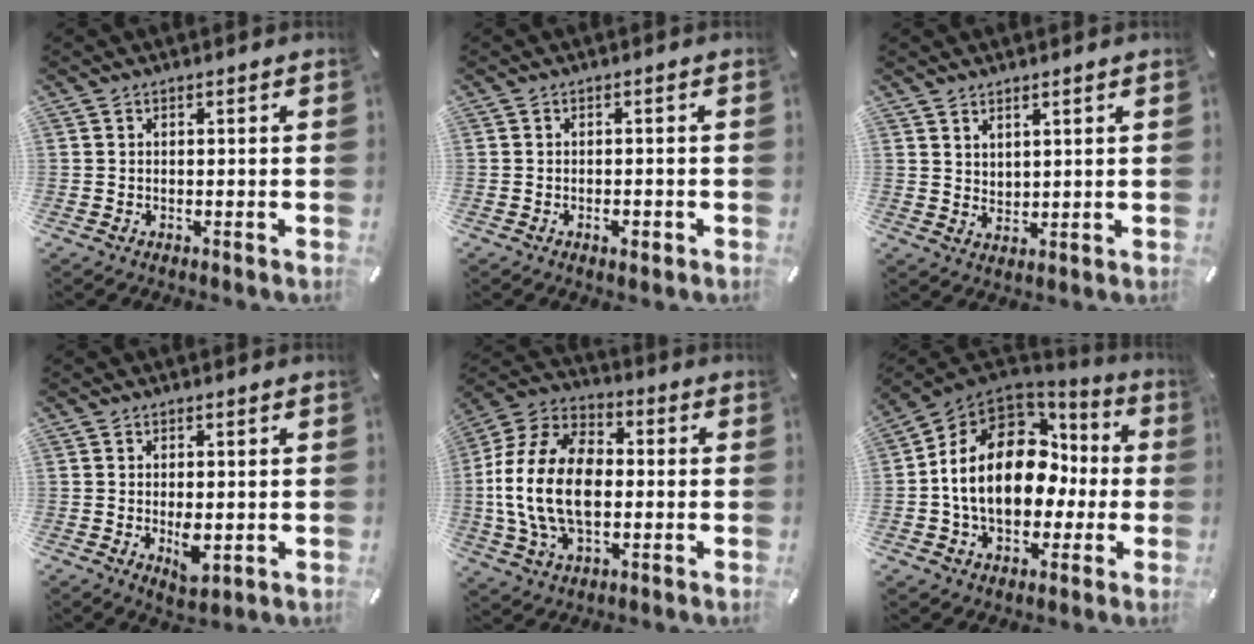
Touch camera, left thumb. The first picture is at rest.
{"total": 2.3, "force": [-1.1, 1.2, 1.6], "torque": [-0.029, 0.004, -0.020]}
{"total": 2.6, "force": [2.3, 1.1, -0.1], "torque": [-0.001, -0.012, 0.046]}
{"total": 5.2, "force": [-0.4, 2.7, 4.4], "torque": [-0.073, -0.005, -0.009]}
{"total": 18.4, "force": [-1.9, 12.7, 13.1], "torque": [-0.299, 0.015, -0.038]}
{"total": 17.8, "force": [0.3, 13.4, 11.8], "torque": [-0.240, 0.002, 0.007]}